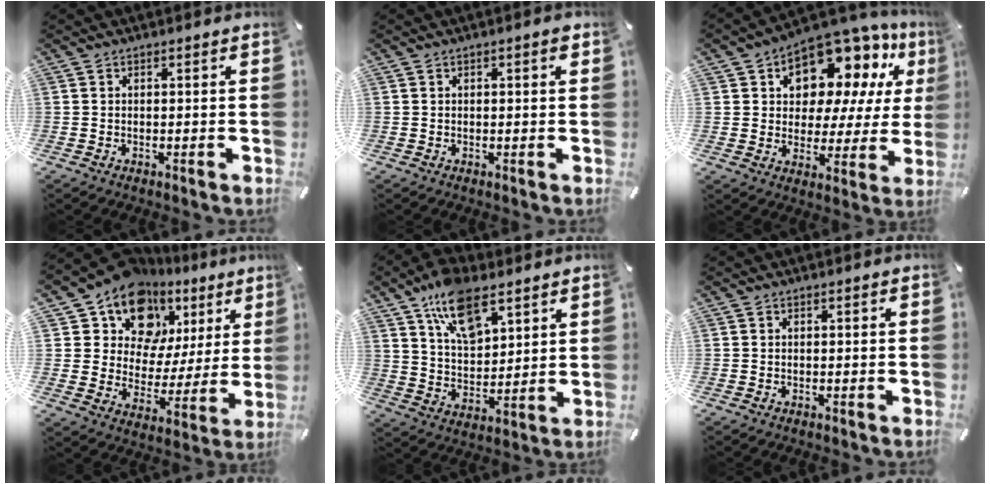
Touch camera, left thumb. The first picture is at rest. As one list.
[{"total": 1.3, "force": [0.5, 0.4, 1.2], "torque": [-0.015, 0.001, 0.005]}, {"total": 13.9, "force": [9.7, 8.3, 5.5], "torque": [-0.098, -0.079, 0.176]}, {"total": 15.1, "force": [9.9, 10.2, 5.1], "torque": [-0.088, -0.079, 0.178]}, {"total": 13.5, "force": [8.5, 7.0, 7.9], "torque": [-0.144, -0.030, 0.156]}, {"total": 0.0}]